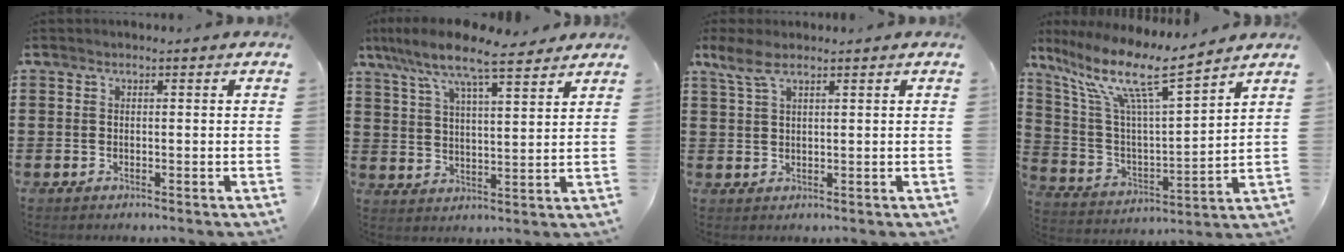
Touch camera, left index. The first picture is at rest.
{"total": 8.6, "force": [7.1, 1.4, 4.6], "torque": [-0.115, -0.024, 0.125]}
{"total": 3.5, "force": [2.1, 1.1, 2.6], "torque": [-0.063, 0.002, 0.036]}
{"total": 12.3, "force": [8.4, 1.8, 8.8], "torque": [-0.198, -0.045, 0.138]}